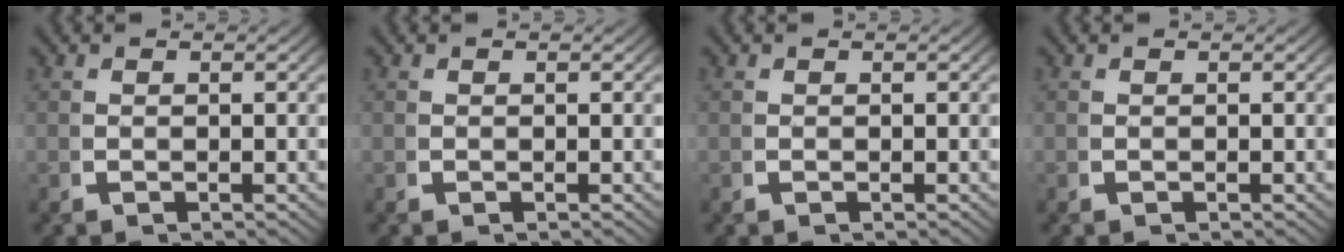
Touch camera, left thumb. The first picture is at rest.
{"total": 0.0}
{"total": 0.0}
{"total": 0.0}